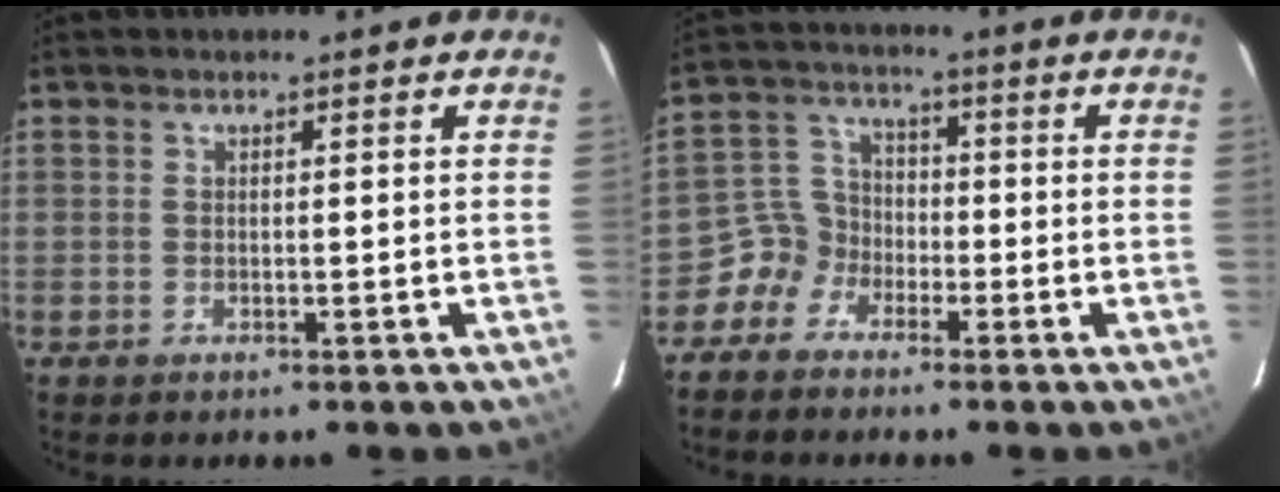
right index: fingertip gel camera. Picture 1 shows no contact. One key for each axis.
{"total": 5.5, "fx": -3.5, "fy": 4.2, "fz": 0.3, "tx": -0.006, "ty": 0.031, "tz": -0.079}